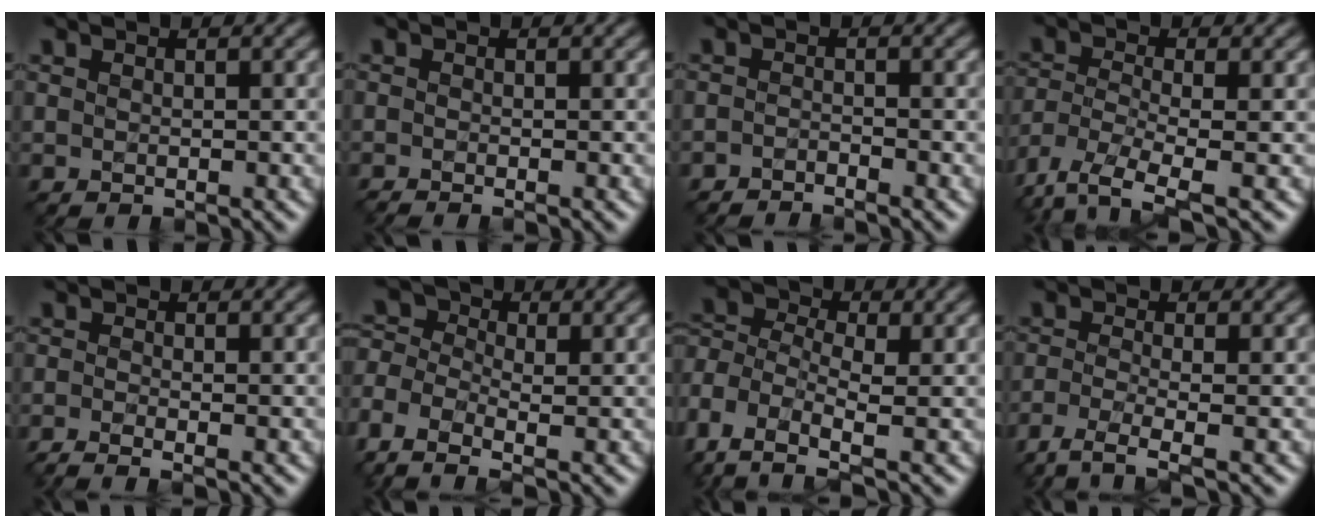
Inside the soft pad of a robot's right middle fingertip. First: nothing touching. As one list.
[{"total": 0.9, "force": [-0.8, 0.1, 0.5], "torque": [-0.008, -0.012, -0.019]}, {"total": 1.4, "force": [-1.4, 0.1, 0.3], "torque": [-0.003, -0.004, -0.029]}, {"total": 5.6, "force": [-3.7, 1.8, 3.8], "torque": [-0.088, -0.015, -0.082]}, {"total": 2.4, "force": [-1.7, 0.5, 1.6], "torque": [-0.030, -0.012, -0.043]}, {"total": 6.4, "force": [-2.9, 3.4, 4.5], "torque": [-0.120, -0.008, -0.055]}, {"total": 7.0, "force": [-3.3, 3.9, 4.8], "torque": [-0.112, 0.000, -0.080]}, {"total": 3.8, "force": [-2.6, 0.9, 2.6], "torque": [-0.053, -0.010, -0.062]}]